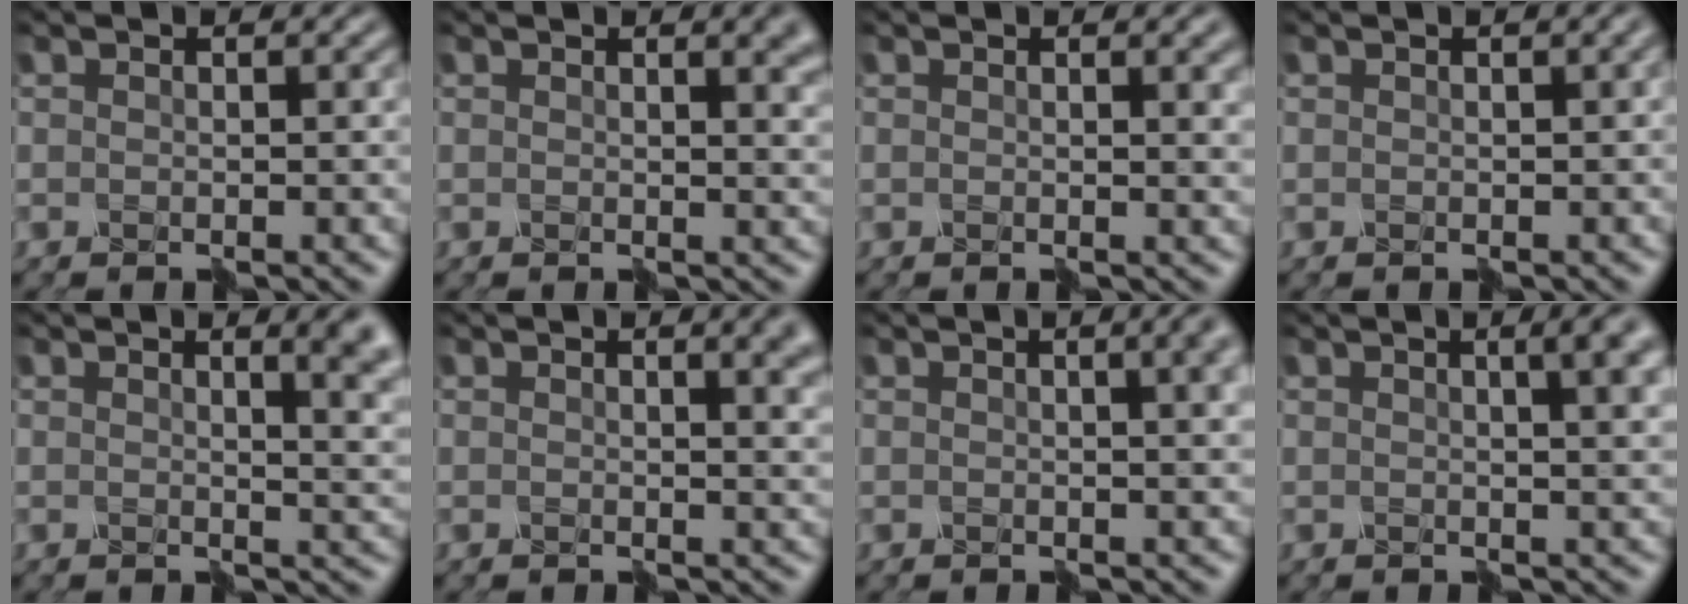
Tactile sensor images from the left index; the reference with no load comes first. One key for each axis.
{"total": 5.0, "fx": 2.1, "fy": 2.4, "fz": 3.8, "tx": -0.011, "ty": 0.007, "tz": 0.027}
{"total": 2.9, "fx": 1.4, "fy": 1.1, "fz": 2.4, "tx": -0.014, "ty": 0.004, "tz": 0.021}
{"total": 2.2, "fx": 0.0, "fy": 1.1, "fz": 2.0, "tx": -0.010, "ty": 0.005, "tz": 0.009}
{"total": 7.6, "fx": 2.7, "fy": 3.7, "fz": 6.0, "tx": -0.020, "ty": 0.016, "tz": 0.031}
{"total": 6.3, "fx": 2.4, "fy": 3.1, "fz": 4.9, "tx": -0.012, "ty": 0.013, "tz": 0.028}
{"total": 8.8, "fx": 2.7, "fy": 4.7, "fz": 7.0, "tx": -0.047, "ty": 0.028, "tz": 0.023}
{"total": 6.7, "fx": 2.4, "fy": 3.1, "fz": 5.4, "tx": -0.022, "ty": 0.032, "tz": 0.017}